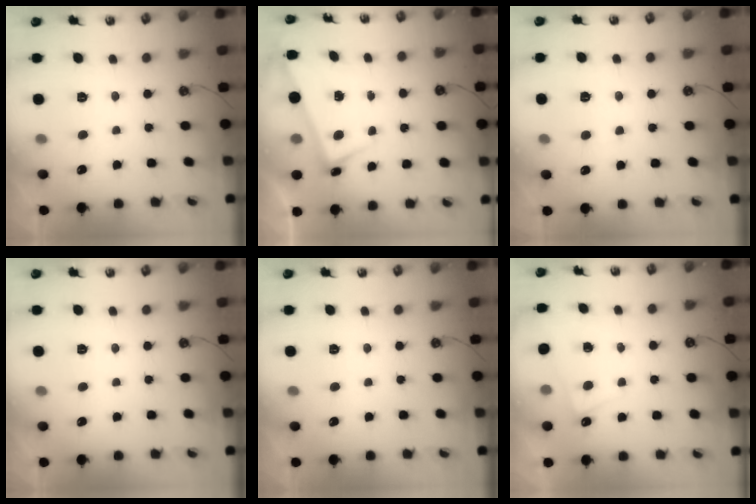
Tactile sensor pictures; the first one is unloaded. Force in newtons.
{"total": 2.8, "press": 2.7, "slide": 0.5}
{"total": 1.2, "press": 1.1, "slide": 0.4}
{"total": 0.0}
{"total": 0.0}
{"total": 0.7, "press": 0.7, "slide": 0.3}